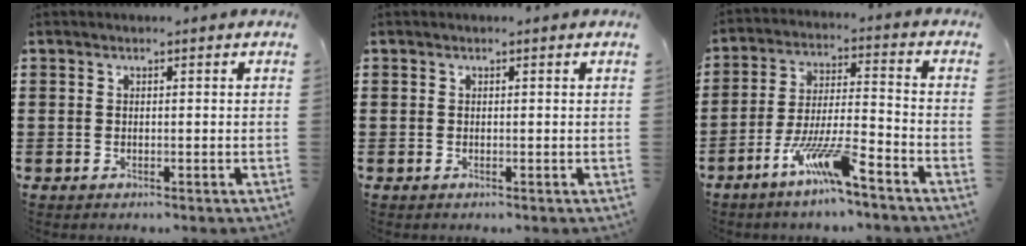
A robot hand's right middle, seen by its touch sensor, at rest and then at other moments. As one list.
[{"total": 0.0}, {"total": 9.5, "force": [-6.4, 1.0, 6.9], "torque": [-0.149, -0.008, -0.127]}]